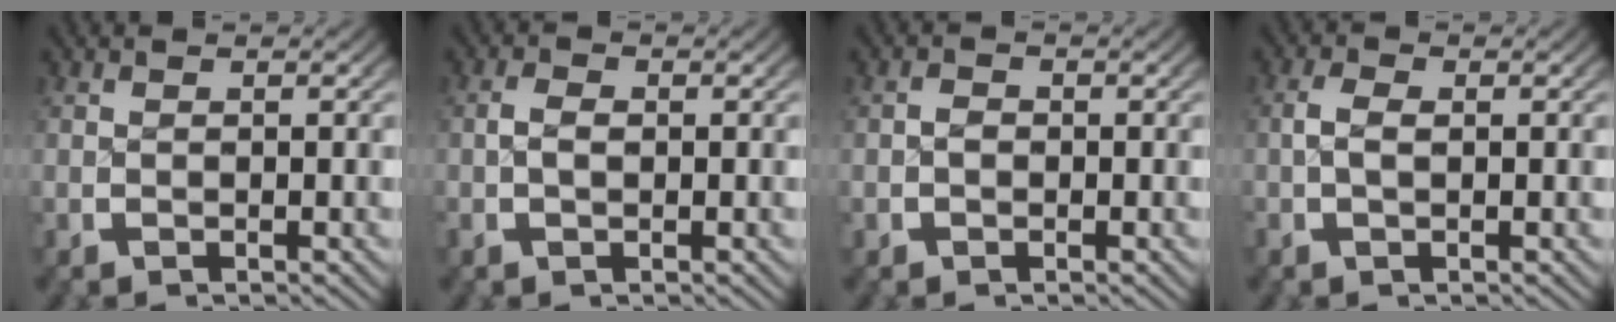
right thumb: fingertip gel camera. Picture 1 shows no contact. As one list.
[{"total": 1.5, "force": [-0.2, 1.1, 1.1], "torque": [-0.025, -0.006, -0.003]}, {"total": 1.0, "force": [-0.4, 0.9, 0.4], "torque": [-0.008, -0.005, -0.007]}, {"total": 1.6, "force": [0.1, 0.9, 1.3], "torque": [-0.032, -0.002, 0.000]}]